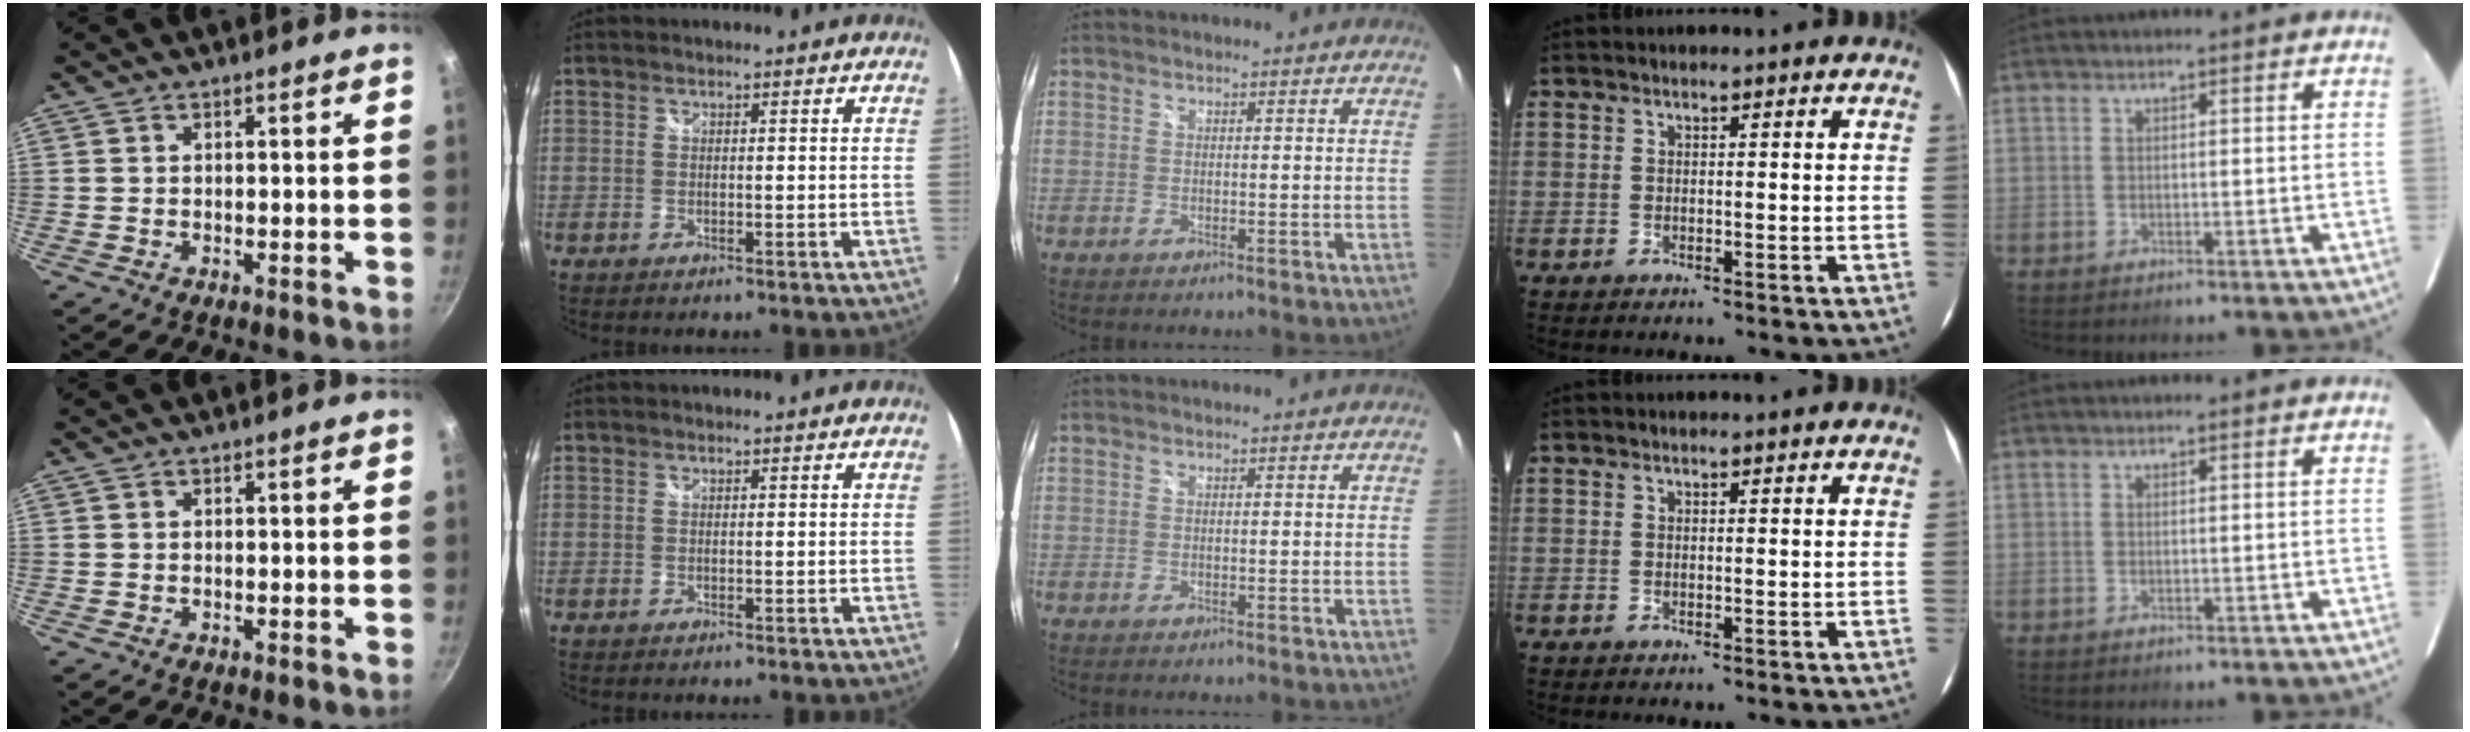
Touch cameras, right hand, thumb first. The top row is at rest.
{}